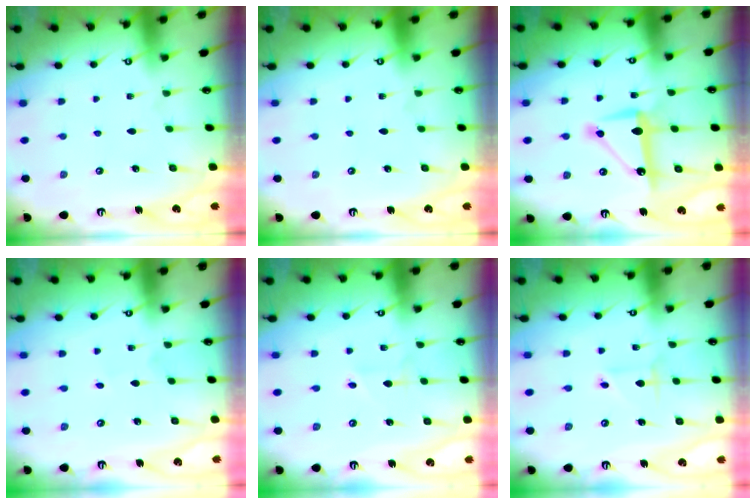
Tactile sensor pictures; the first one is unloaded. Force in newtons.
{"total": 0.0}
{"total": 10.9, "press": 10.9, "slide": 0.6}
{"total": 0.0}
{"total": 2.4, "press": 2.2, "slide": 0.9}
{"total": 3.0, "press": 3.0, "slide": 0.3}